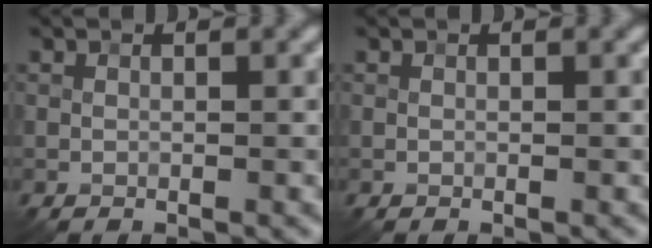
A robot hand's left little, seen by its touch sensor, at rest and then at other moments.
{"total": 0.0}